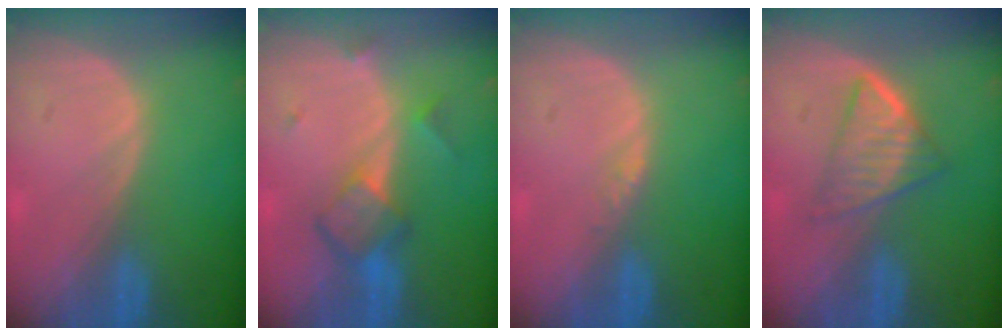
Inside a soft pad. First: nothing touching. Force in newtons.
{"total": 6.0, "press": 5.2, "slide": 3.0}
{"total": 0.8, "press": 0.8, "slide": 0.1}
{"total": 5.8, "press": 5.2, "slide": 2.5}